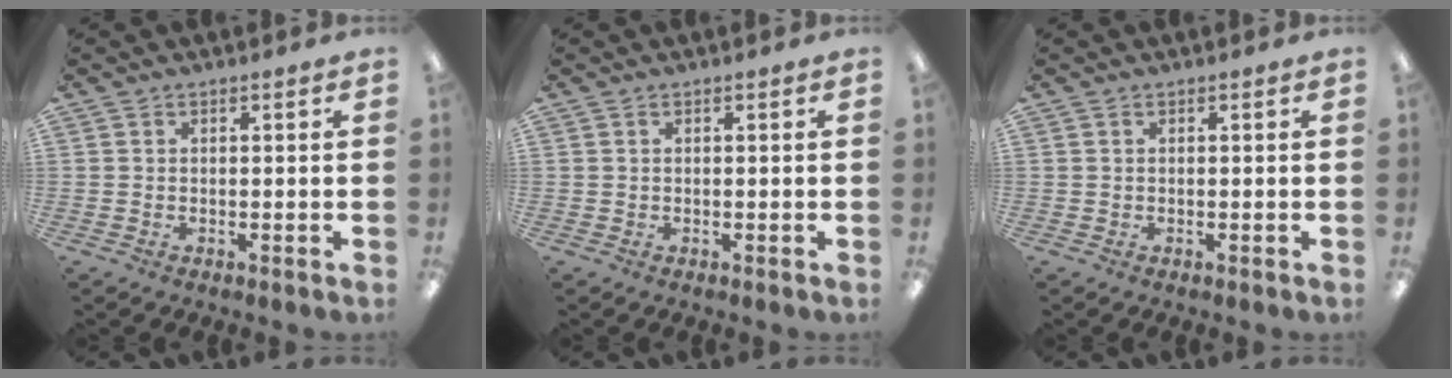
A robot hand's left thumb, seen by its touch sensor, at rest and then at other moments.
{"total": 0.0}
{"total": 0.0}